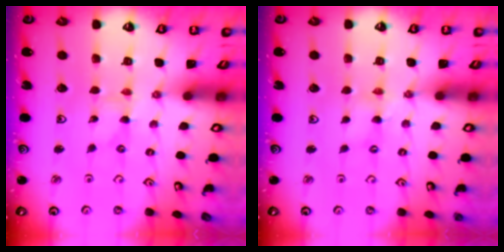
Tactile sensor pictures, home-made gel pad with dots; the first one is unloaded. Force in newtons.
{"total": 0.9, "press": 0.9, "slide": 0.2}